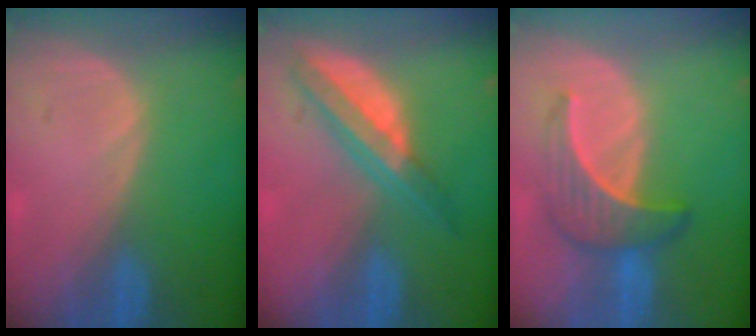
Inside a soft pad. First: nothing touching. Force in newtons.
{"total": 6.5, "press": 5.7, "slide": 3.1}
{"total": 6.2, "press": 5.9, "slide": 1.7}